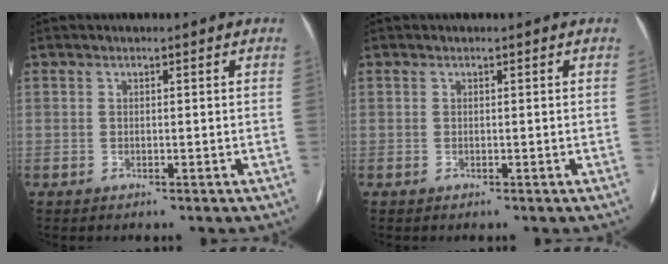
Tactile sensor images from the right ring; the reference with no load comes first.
{"total": 0.0}